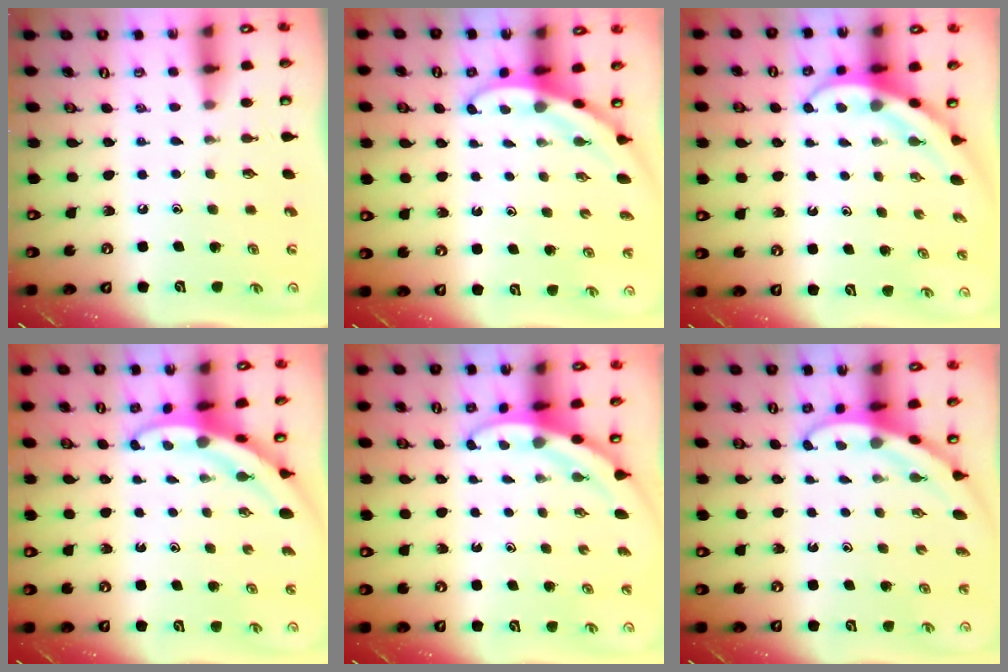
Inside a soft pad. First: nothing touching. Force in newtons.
{"total": 3.1, "press": 3.1, "slide": 0.1}
{"total": 4.0, "press": 4.0, "slide": 0.4}
{"total": 3.3, "press": 3.3, "slide": 0.2}
{"total": 3.5, "press": 3.5, "slide": 0.2}
{"total": 3.1, "press": 3.1, "slide": 0.1}